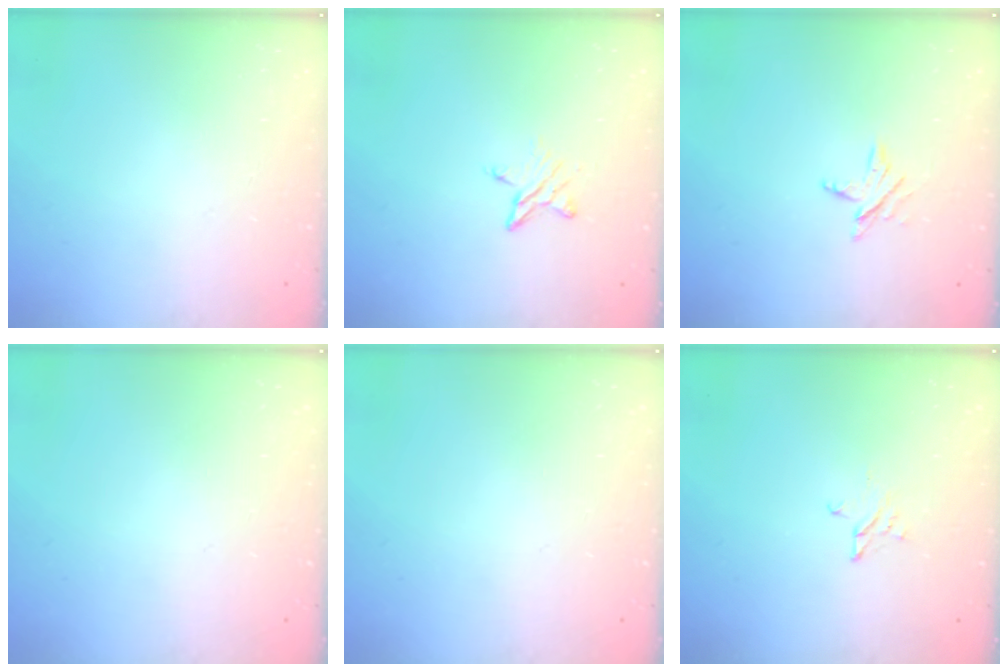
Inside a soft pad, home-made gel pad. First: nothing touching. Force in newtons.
{"total": 5.6, "press": 5.6, "slide": 0.5}
{"total": 3.8, "press": 3.8, "slide": 0.5}
{"total": 0.0}
{"total": 0.0}
{"total": 2.1, "press": 2.1, "slide": 0.2}